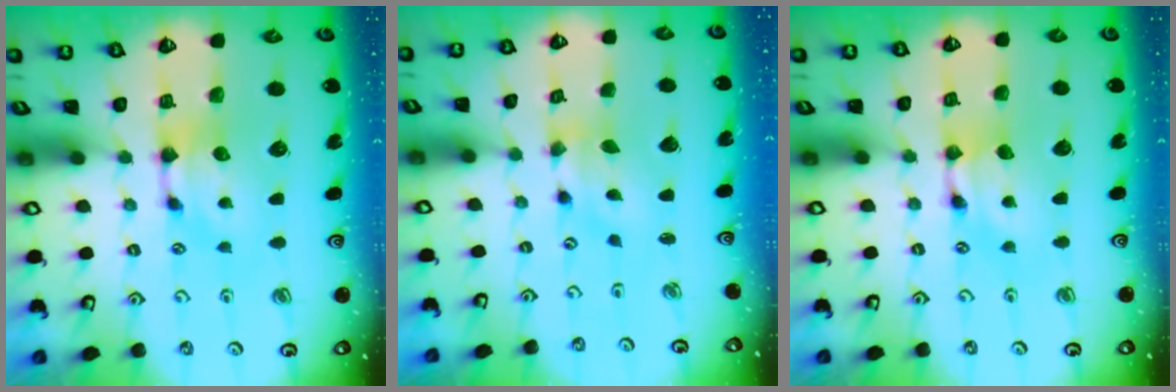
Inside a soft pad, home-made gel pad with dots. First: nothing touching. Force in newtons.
{"total": 2.6, "press": 2.1, "slide": 1.6}
{"total": 1.6, "press": 1.6, "slide": 0.1}